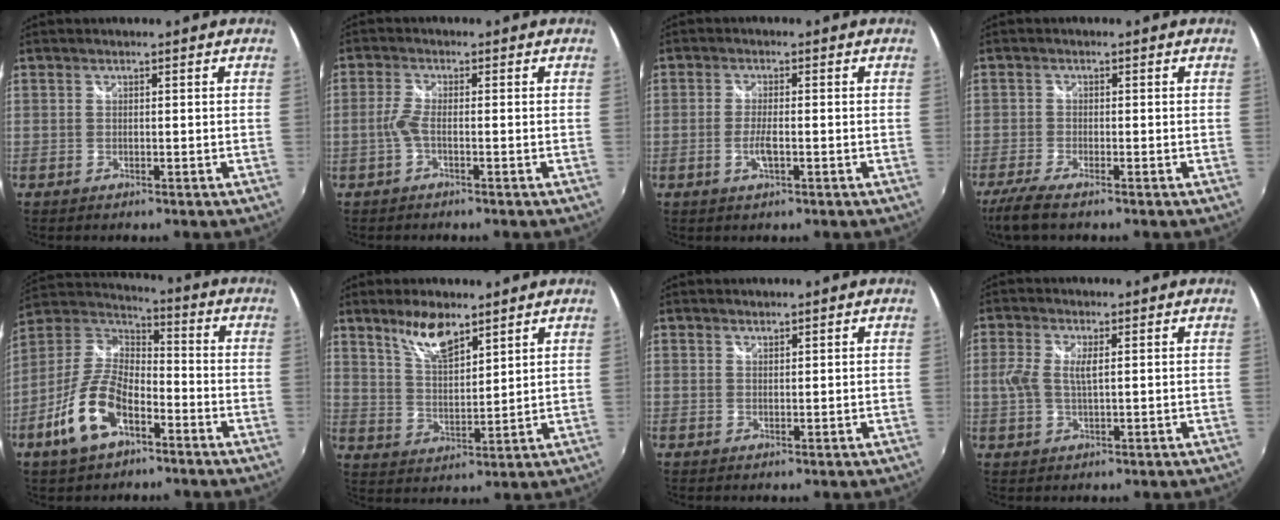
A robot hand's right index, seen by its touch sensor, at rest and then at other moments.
{"total": 2.6, "force": [-1.0, 0.3, 2.3], "torque": [-0.058, 0.002, -0.022]}
{"total": 3.4, "force": [-1.1, 0.8, 3.1], "torque": [-0.067, -0.004, -0.022]}
{"total": 5.1, "force": [-3.9, 0.9, 3.2], "torque": [-0.085, -0.019, -0.079]}
{"total": 14.1, "force": [-6.6, 7.0, 10.3], "torque": [-0.216, 0.002, -0.122]}
{"total": 8.2, "force": [6.1, 2.7, 4.9], "torque": [-0.087, 0.003, 0.119]}
{"total": 0.8, "force": [0.8, 0.3, 0.1], "torque": [0.000, 0.001, 0.014]}
{"total": 4.6, "force": [0.7, 1.7, 4.2], "torque": [-0.092, 0.002, 0.011]}